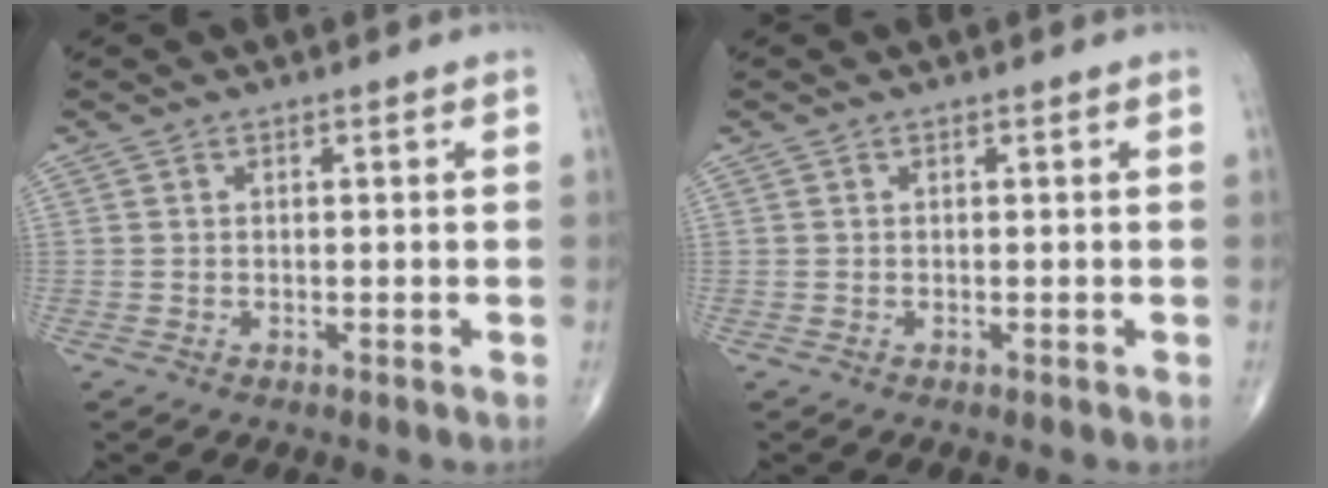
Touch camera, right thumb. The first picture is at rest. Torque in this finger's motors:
{"motor_torque": [0.08, -0.23, 0.27, 0.17, 0.02]}